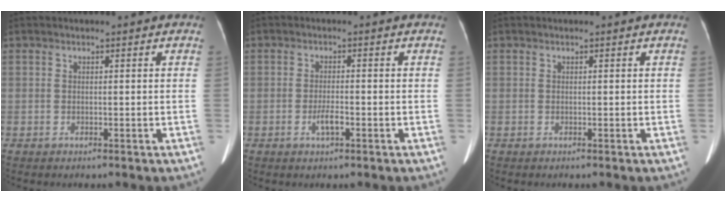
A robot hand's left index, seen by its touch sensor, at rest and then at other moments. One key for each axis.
{"total": 2.4, "fx": -1.1, "fy": 0.5, "fz": 2.0, "tx": -0.040, "ty": -0.001, "tz": -0.020}
{"total": 0.0}